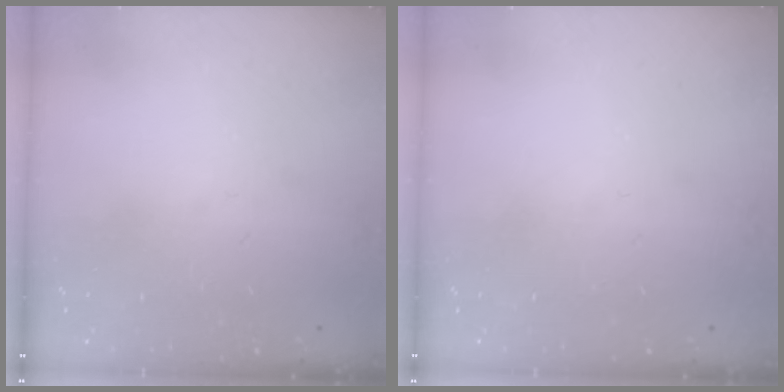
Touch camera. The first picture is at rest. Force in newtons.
{"total": 0.0}